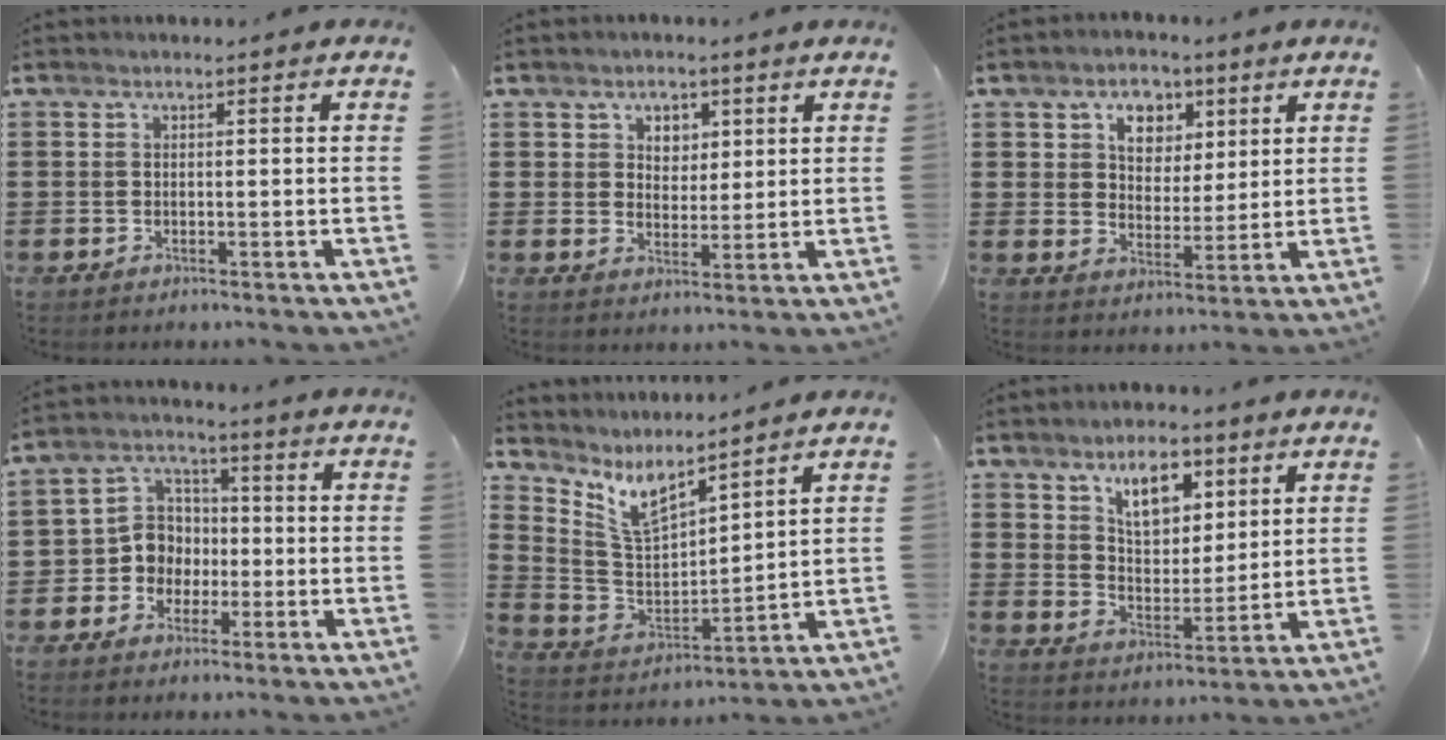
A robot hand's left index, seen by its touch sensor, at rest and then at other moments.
{"total": 3.4, "force": [2.2, 2.4, 0.9], "torque": [-0.022, 0.007, 0.037]}
{"total": 6.0, "force": [3.4, 4.3, 2.5], "torque": [-0.042, 0.004, 0.055]}
{"total": 6.9, "force": [-1.2, 6.4, 2.5], "torque": [-0.079, 0.016, -0.026]}
{"total": 7.1, "force": [5.5, 2.4, 3.8], "torque": [-0.100, -0.029, 0.098]}
{"total": 8.2, "force": [5.3, 4.0, 4.8], "torque": [-0.081, -0.008, 0.090]}